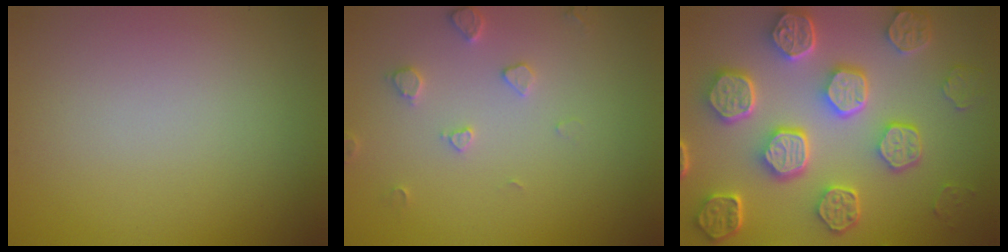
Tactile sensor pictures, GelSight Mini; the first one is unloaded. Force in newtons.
{"total": 1.9, "press": 1.8, "slide": 0.3}
{"total": 8.8, "press": 6.7, "slide": 5.6}